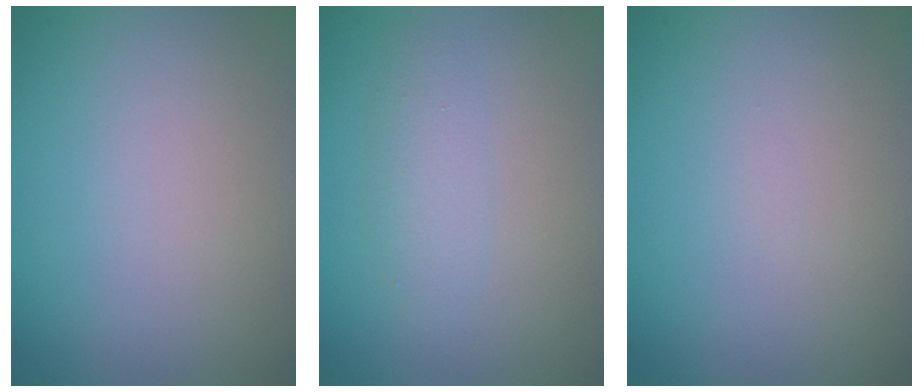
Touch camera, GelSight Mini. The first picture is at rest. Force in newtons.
{"total": 1.9, "press": 1.9, "slide": 0.0}
{"total": 0.0}